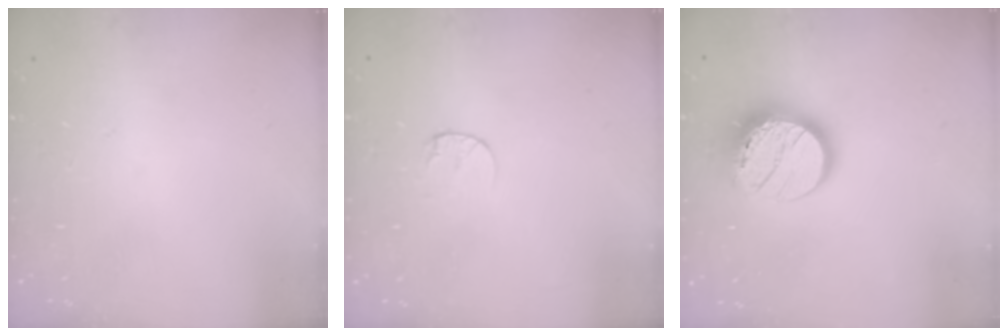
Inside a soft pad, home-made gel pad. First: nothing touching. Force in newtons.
{"total": 5.7, "press": 5.6, "slide": 0.6}
{"total": 14.4, "press": 14.3, "slide": 1.1}